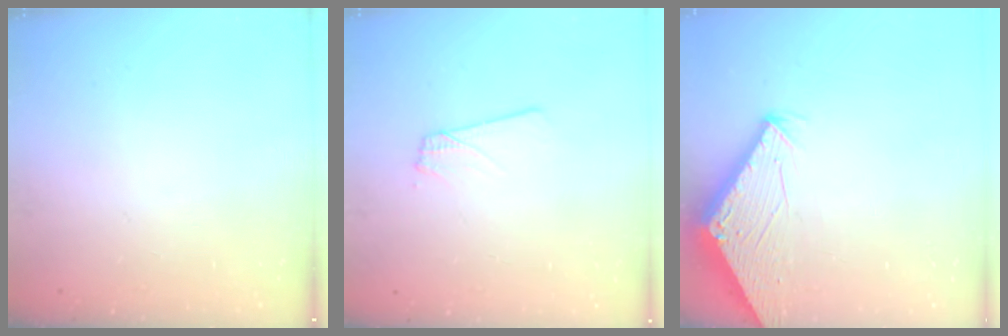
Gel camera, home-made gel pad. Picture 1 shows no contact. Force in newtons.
{"total": 1.8, "press": 1.8, "slide": 0.1}
{"total": 2.8, "press": 2.8, "slide": 0.2}